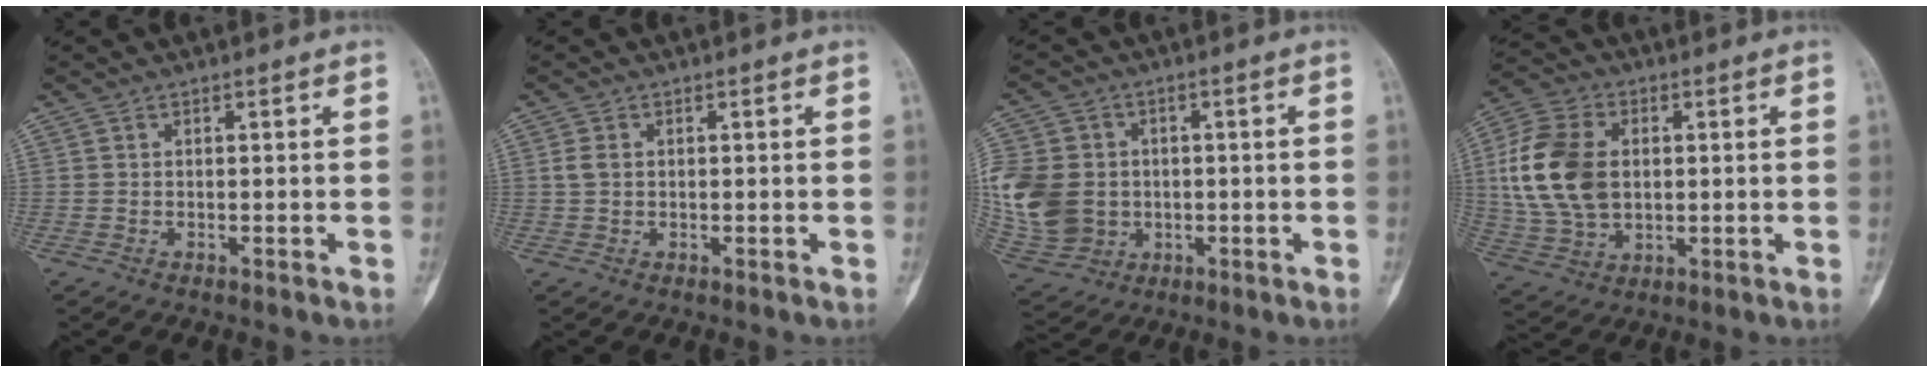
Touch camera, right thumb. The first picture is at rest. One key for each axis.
{"total": 1.8, "fx": 0.2, "fy": 1.3, "fz": 1.2, "tx": -0.029, "ty": 0.003, "tz": 0.005}
{"total": 19.0, "fx": -0.6, "fy": 15.9, "fz": 10.4, "tx": -0.248, "ty": 0.010, "tz": 0.008}
{"total": 16.7, "fx": 1.9, "fy": 11.4, "fz": 12.0, "tx": -0.234, "ty": 0.004, "tz": 0.040}